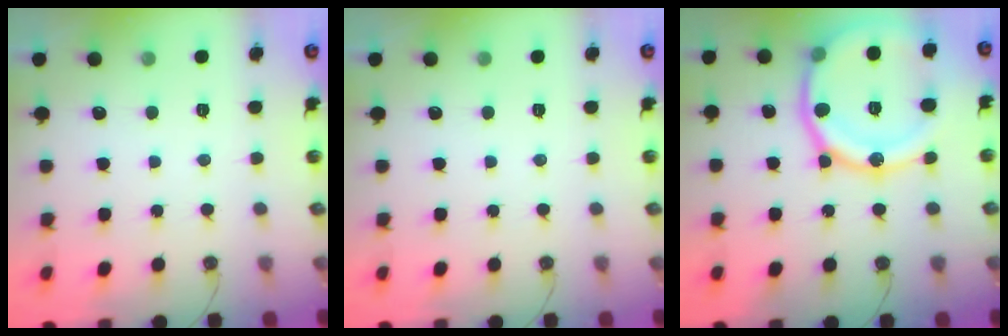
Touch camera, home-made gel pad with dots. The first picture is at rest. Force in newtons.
{"total": 0.0}
{"total": 21.9, "press": 21.8, "slide": 2.3}